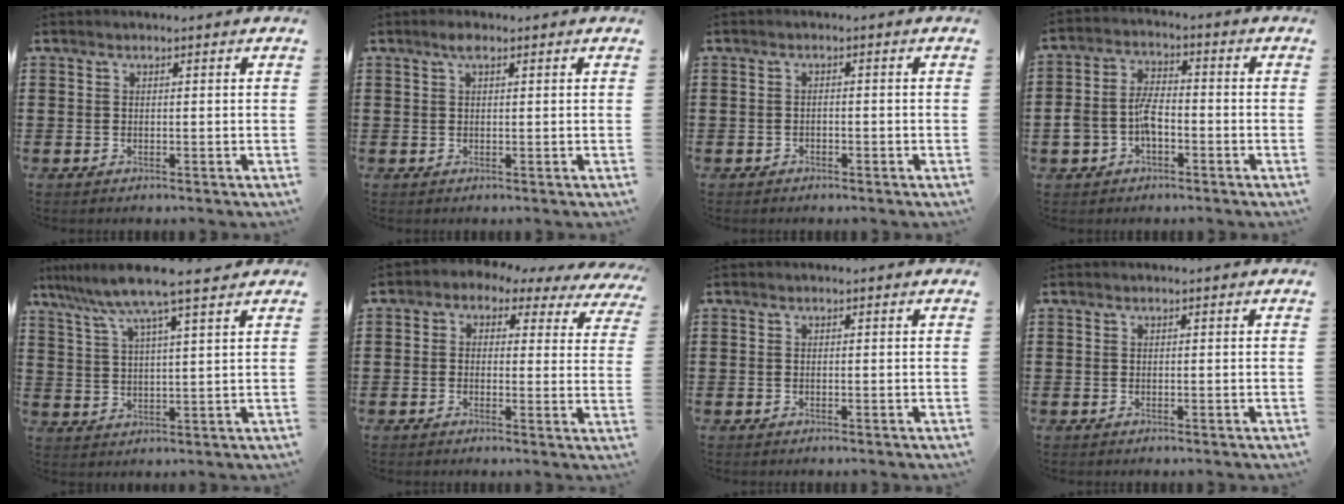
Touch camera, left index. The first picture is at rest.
{"total": 1.8, "force": [0.9, 0.6, 1.4], "torque": [-0.030, 0.005, 0.014]}
{"total": 1.0, "force": [-0.9, 0.4, 0.1], "torque": [-0.008, 0.001, -0.020]}
{"total": 5.7, "force": [-2.0, 3.4, 4.0], "torque": [-0.100, 0.005, -0.044]}
{"total": 8.5, "force": [6.7, 0.1, 5.1], "torque": [-0.121, -0.021, 0.118]}
{"total": 1.7, "force": [0.4, 1.4, 0.8], "torque": [-0.027, -0.012, -0.003]}
{"total": 0.0}
{"total": 0.0}